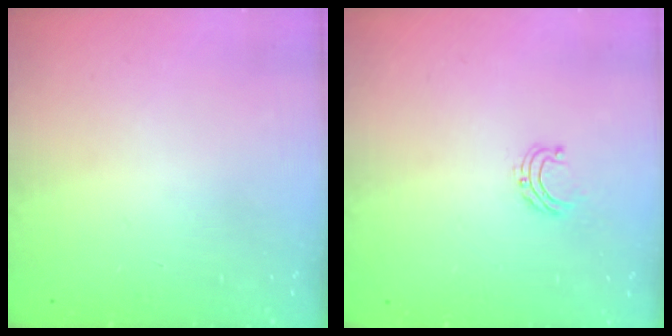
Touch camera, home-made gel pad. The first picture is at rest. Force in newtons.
{"total": 4.6, "press": 4.6, "slide": 0.4}